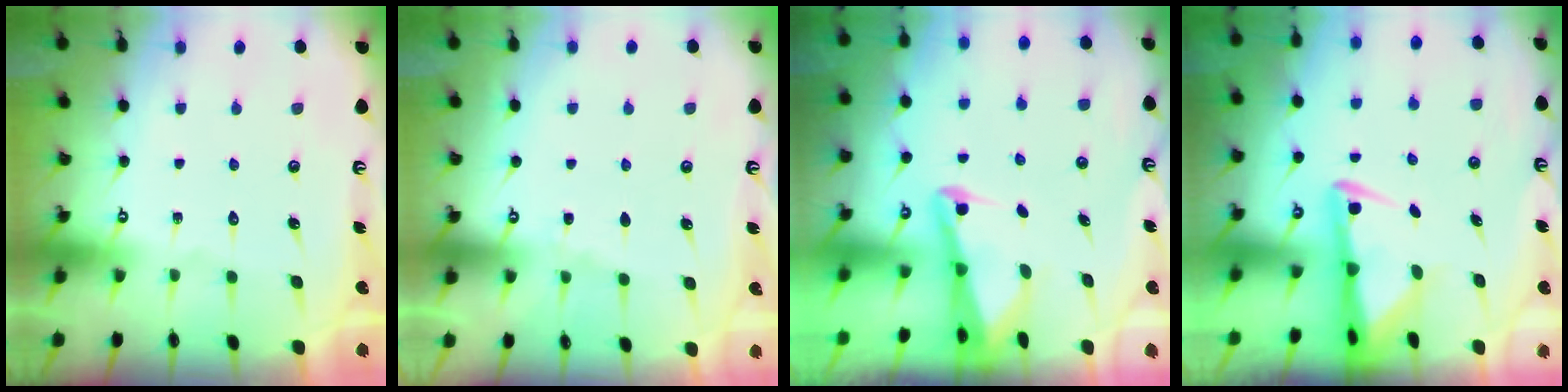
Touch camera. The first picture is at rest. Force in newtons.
{"total": 2.7, "press": 2.7, "slide": 0.4}
{"total": 2.7, "press": 2.6, "slide": 0.6}
{"total": 3.2, "press": 3.1, "slide": 0.7}